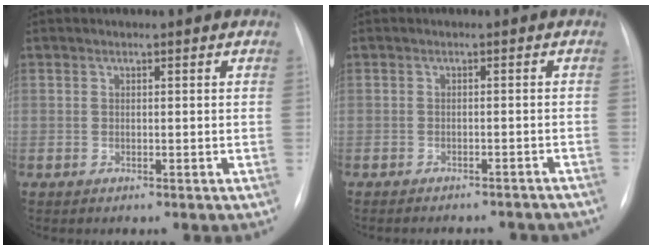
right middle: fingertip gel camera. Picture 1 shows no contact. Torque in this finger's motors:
{"motor_torque": [0.79, -0.80, 0.09, 0.04]}